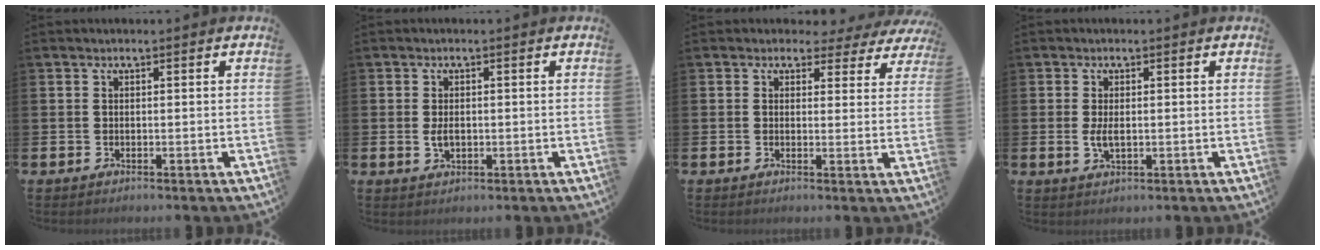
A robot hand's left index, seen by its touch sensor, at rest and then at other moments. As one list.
[{"total": 1.9, "force": [0.0, 1.1, 1.5], "torque": [-0.031, 0.006, -0.002]}, {"total": 2.3, "force": [1.7, 1.6, 0.3], "torque": [-0.002, -0.013, 0.021]}, {"total": 2.4, "force": [0.1, 1.1, 2.1], "torque": [-0.042, 0.003, 0.000]}]